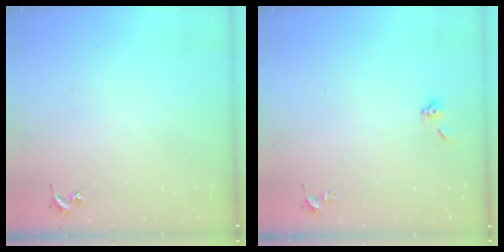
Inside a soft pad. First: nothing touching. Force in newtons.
{"total": 5.3, "press": 5.2, "slide": 1.1}